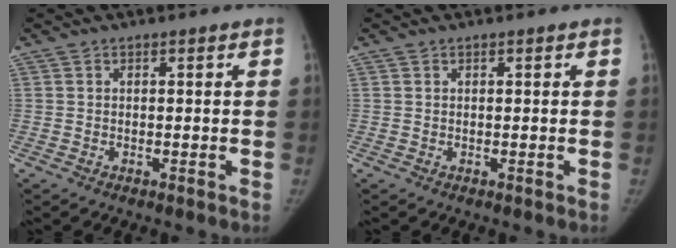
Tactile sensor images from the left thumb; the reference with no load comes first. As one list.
[{"total": 0.0}]